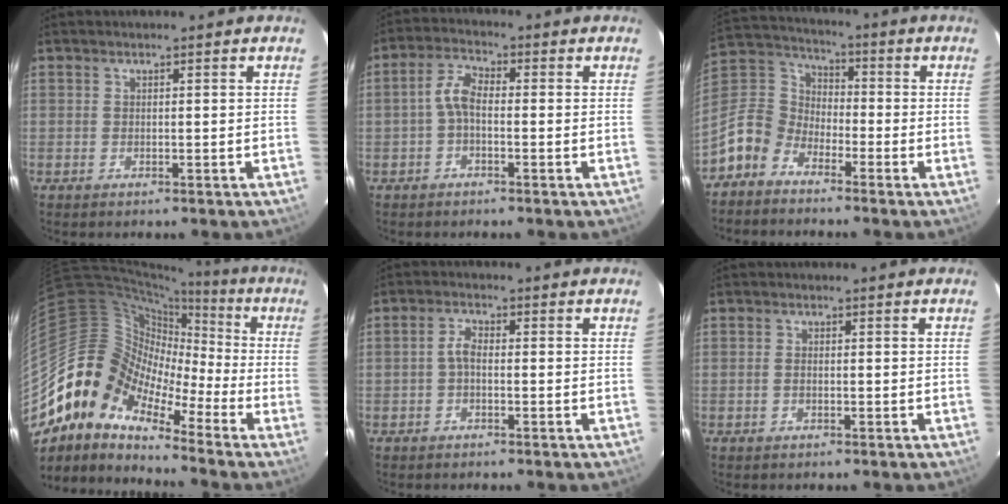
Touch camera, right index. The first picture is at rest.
{"total": 3.9, "force": [-1.1, 1.8, 3.2], "torque": [-0.072, 0.016, -0.025]}
{"total": 9.6, "force": [-6.4, 6.5, 2.9], "torque": [-0.076, 0.035, -0.147]}
{"total": 11.0, "force": [-7.0, 7.4, 4.2], "torque": [-0.064, 0.026, -0.166]}
{"total": 2.2, "force": [-0.7, 1.0, 1.8], "torque": [-0.039, 0.008, -0.015]}
{"total": 0.9, "force": [-0.3, 0.5, 0.7], "torque": [-0.015, 0.001, -0.006]}